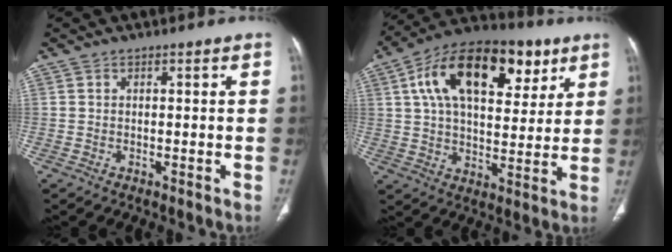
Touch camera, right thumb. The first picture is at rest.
{"total": 23.3, "force": [9.4, 12.7, 17.0], "torque": [-0.253, 0.006, 0.149]}